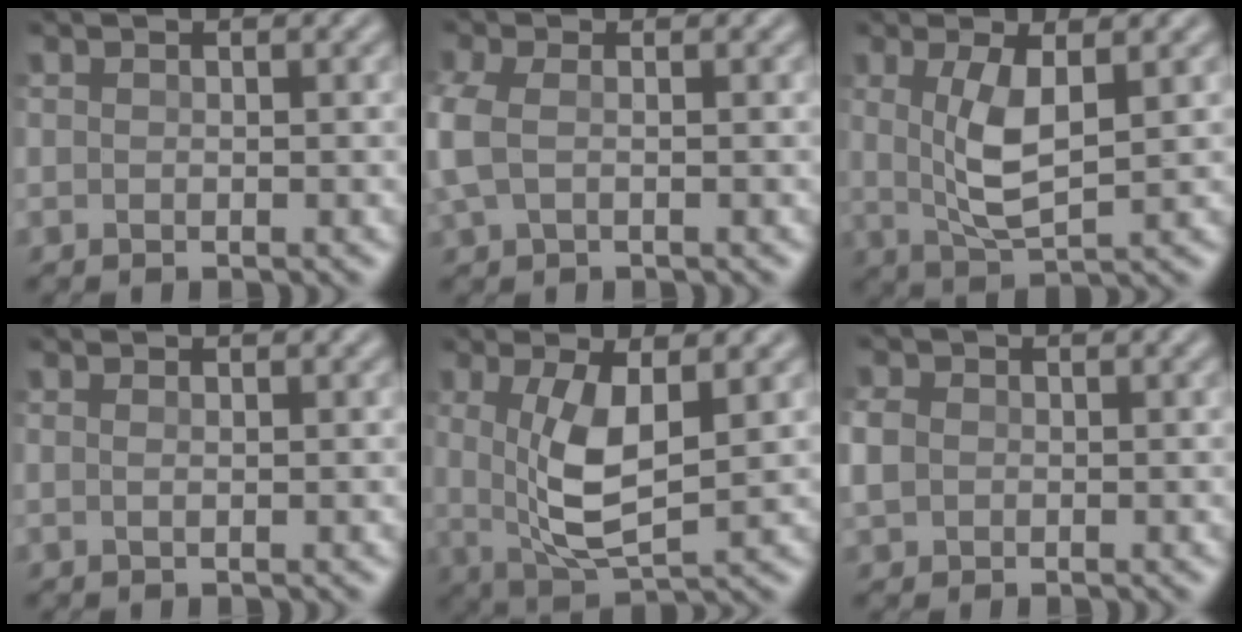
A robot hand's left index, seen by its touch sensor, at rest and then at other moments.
{"total": 3.7, "force": [-0.6, 2.3, 2.8], "torque": [-0.076, -0.002, -0.015]}
{"total": 4.1, "force": [0.7, 0.9, 4.0], "torque": [-0.087, -0.002, 0.017]}
{"total": 0.5, "force": [0.0, 0.0, 0.5], "torque": [-0.011, 0.001, 0.002]}
{"total": 5.8, "force": [0.6, 1.7, 5.5], "torque": [-0.117, -0.009, 0.014]}
{"total": 2.7, "force": [-0.2, 2.3, 1.3], "torque": [-0.036, 0.001, -0.006]}